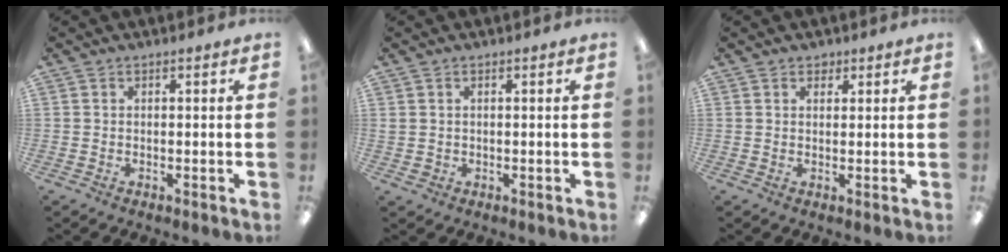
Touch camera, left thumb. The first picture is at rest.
{"total": 1.4, "force": [0.4, 1.3, 0.4], "torque": [-0.011, 0.003, 0.006]}
{"total": 1.3, "force": [1.0, 0.7, 0.3], "torque": [0.002, -0.002, 0.017]}